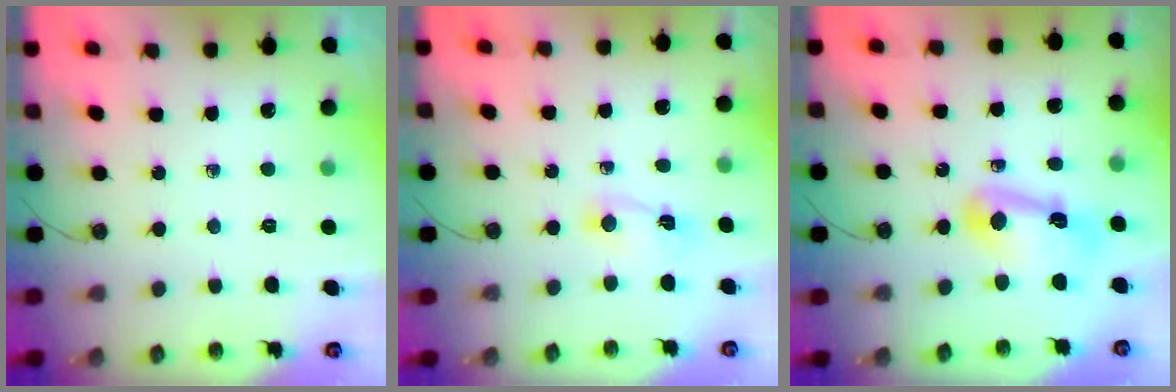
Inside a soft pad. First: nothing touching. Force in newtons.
{"total": 2.3, "press": 2.3, "slide": 0.3}
{"total": 11.0, "press": 10.9, "slide": 1.1}